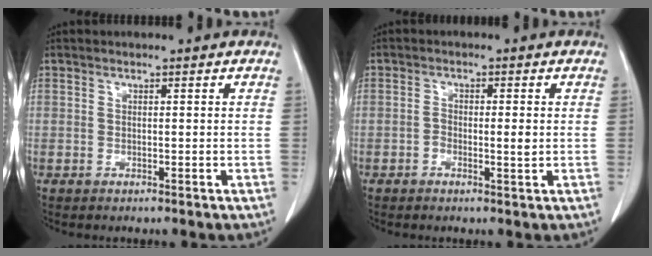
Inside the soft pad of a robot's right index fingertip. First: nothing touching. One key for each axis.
{"total": 2.4, "fx": -0.4, "fy": 0.8, "fz": 2.3, "tx": -0.038, "ty": 0.002, "tz": -0.006}